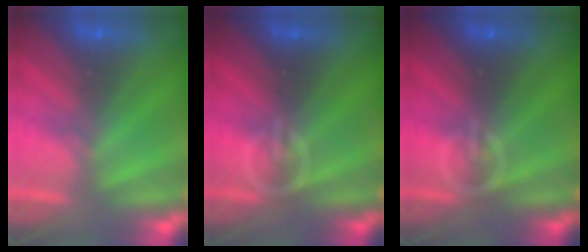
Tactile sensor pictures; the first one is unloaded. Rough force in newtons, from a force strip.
{"total": 3.4}
{"total": 3.4}